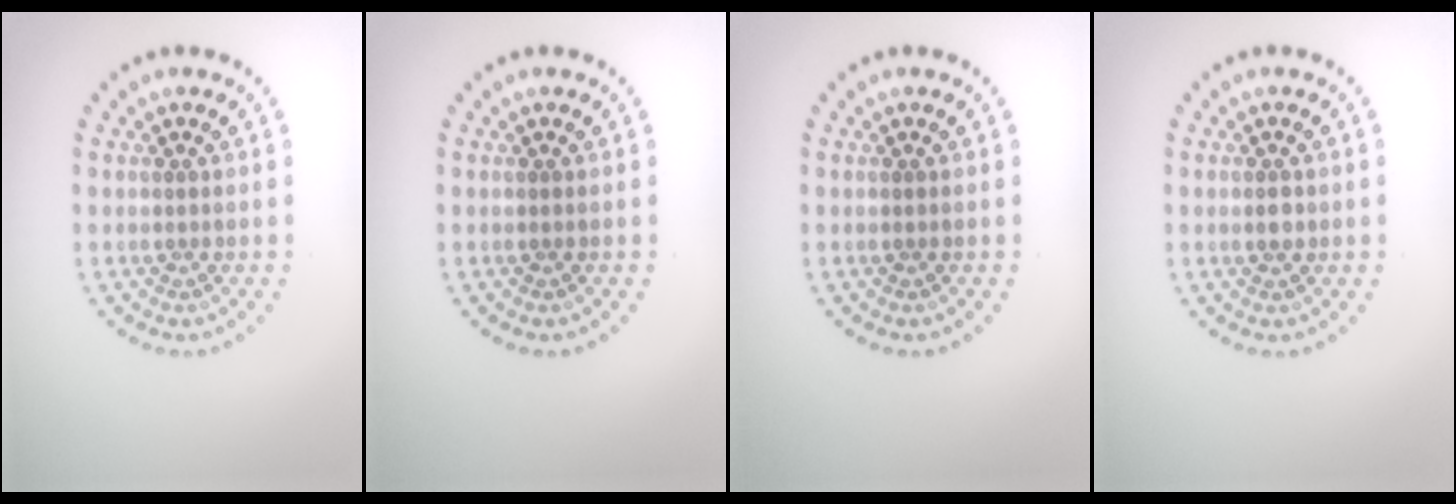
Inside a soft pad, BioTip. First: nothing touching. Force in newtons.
{"total": 0.0}
{"total": 0.0}
{"total": 0.9, "press": 0.8, "slide": 0.3}